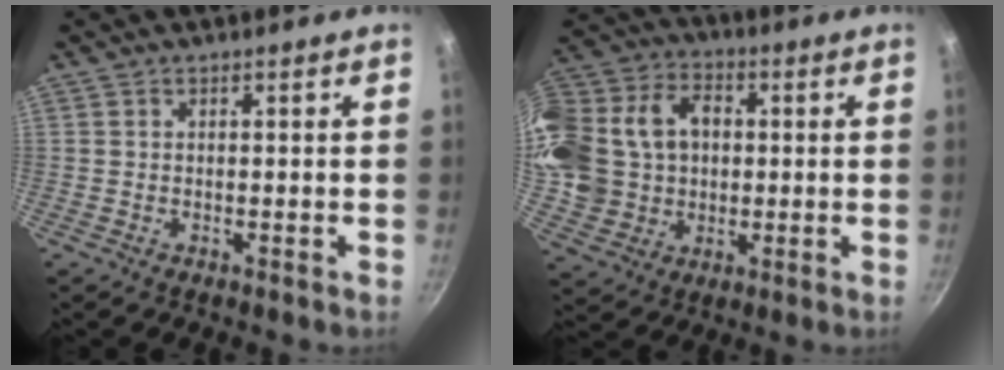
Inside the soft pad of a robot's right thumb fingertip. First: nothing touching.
{"total": 24.3, "force": [2.7, 19.5, 14.3], "torque": [-0.308, 0.042, 0.054]}